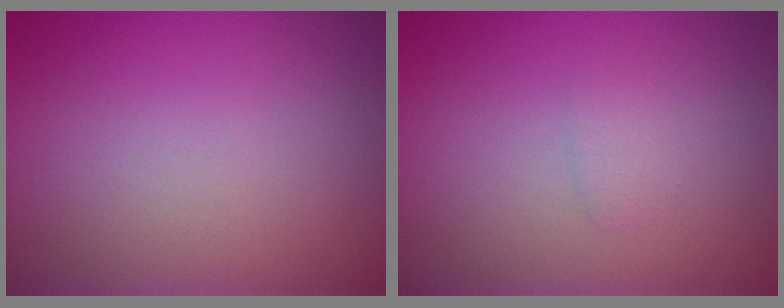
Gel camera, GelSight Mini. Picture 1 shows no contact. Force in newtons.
{"total": 0.9, "press": 0.9, "slide": 0.1}